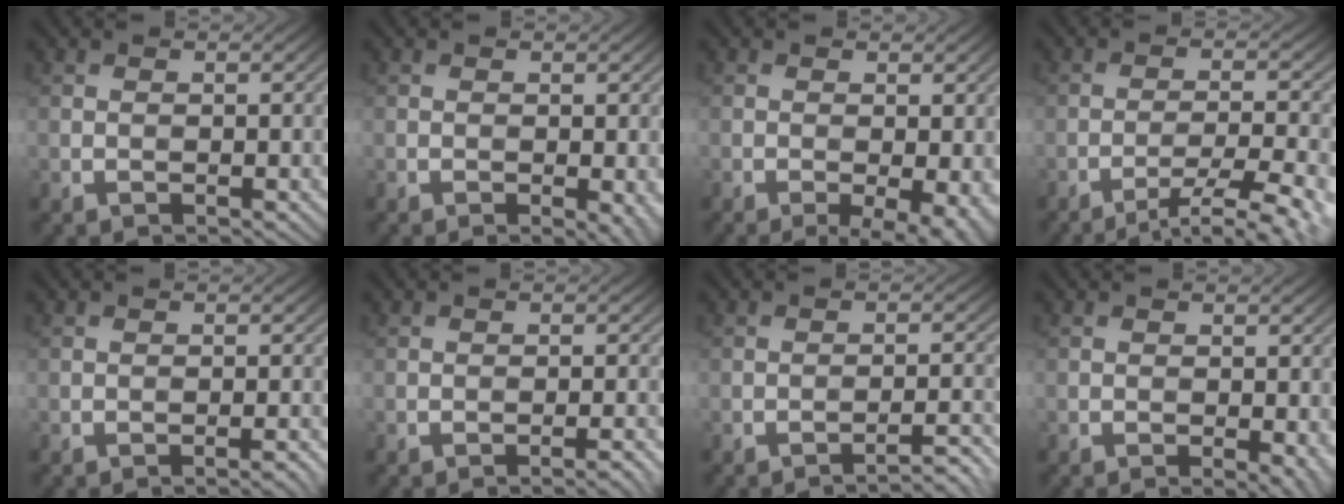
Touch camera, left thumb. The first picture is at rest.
{"total": 1.9, "force": [-0.6, 0.6, 1.7], "torque": [-0.022, -0.007, -0.005]}
{"total": 4.8, "force": [-1.9, 1.4, 4.2], "torque": [-0.061, -0.009, -0.022]}
{"total": 8.4, "force": [-5.9, 1.3, 5.8], "torque": [-0.099, 0.002, -0.082]}
{"total": 1.4, "force": [-0.8, 0.2, 1.1], "torque": [-0.012, 0.004, -0.014]}
{"total": 1.7, "force": [-1.1, 0.3, 1.3], "torque": [-0.015, 0.006, -0.018]}
{"total": 3.6, "force": [-2.9, 0.3, 2.0], "torque": [-0.029, 0.016, -0.046]}
{"total": 1.9, "force": [-0.6, 0.5, 1.7], "torque": [-0.023, -0.006, -0.006]}